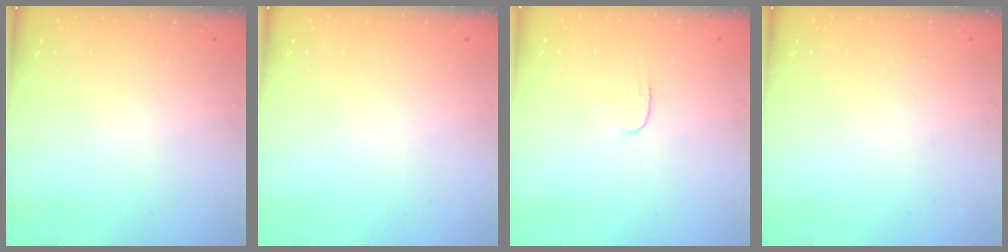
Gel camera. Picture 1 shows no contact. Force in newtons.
{"total": 0.0}
{"total": 3.7, "press": 3.7, "slide": 0.4}
{"total": 0.0}